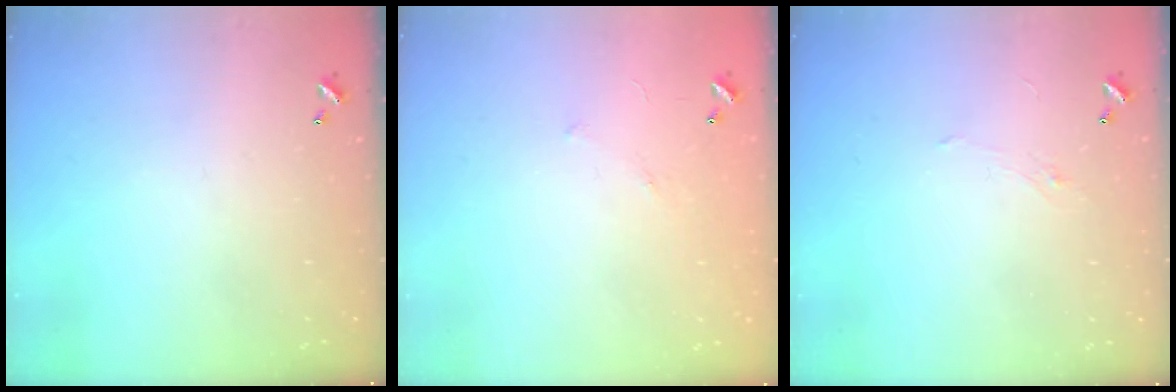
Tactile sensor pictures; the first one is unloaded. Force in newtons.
{"total": 5.8, "press": 5.7, "slide": 0.9}
{"total": 0.8, "press": 0.5, "slide": 0.6}